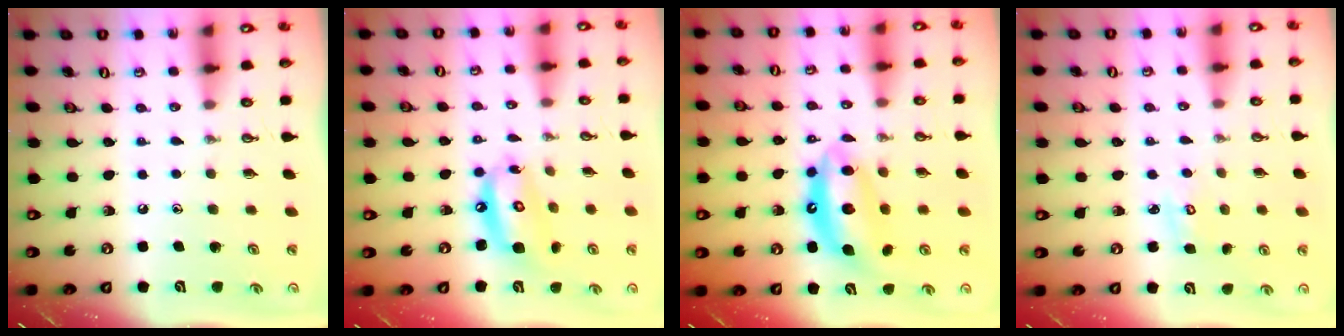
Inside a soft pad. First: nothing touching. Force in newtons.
{"total": 12.2, "press": 12.1, "slide": 1.6}
{"total": 11.6, "press": 11.6, "slide": 1.3}
{"total": 2.9, "press": 2.9, "slide": 0.2}